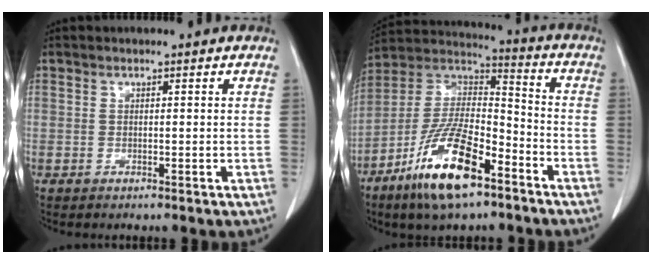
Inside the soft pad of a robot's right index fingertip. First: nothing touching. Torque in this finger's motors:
{"motor_torque": [0.50, -0.46, -0.06, -0.08]}